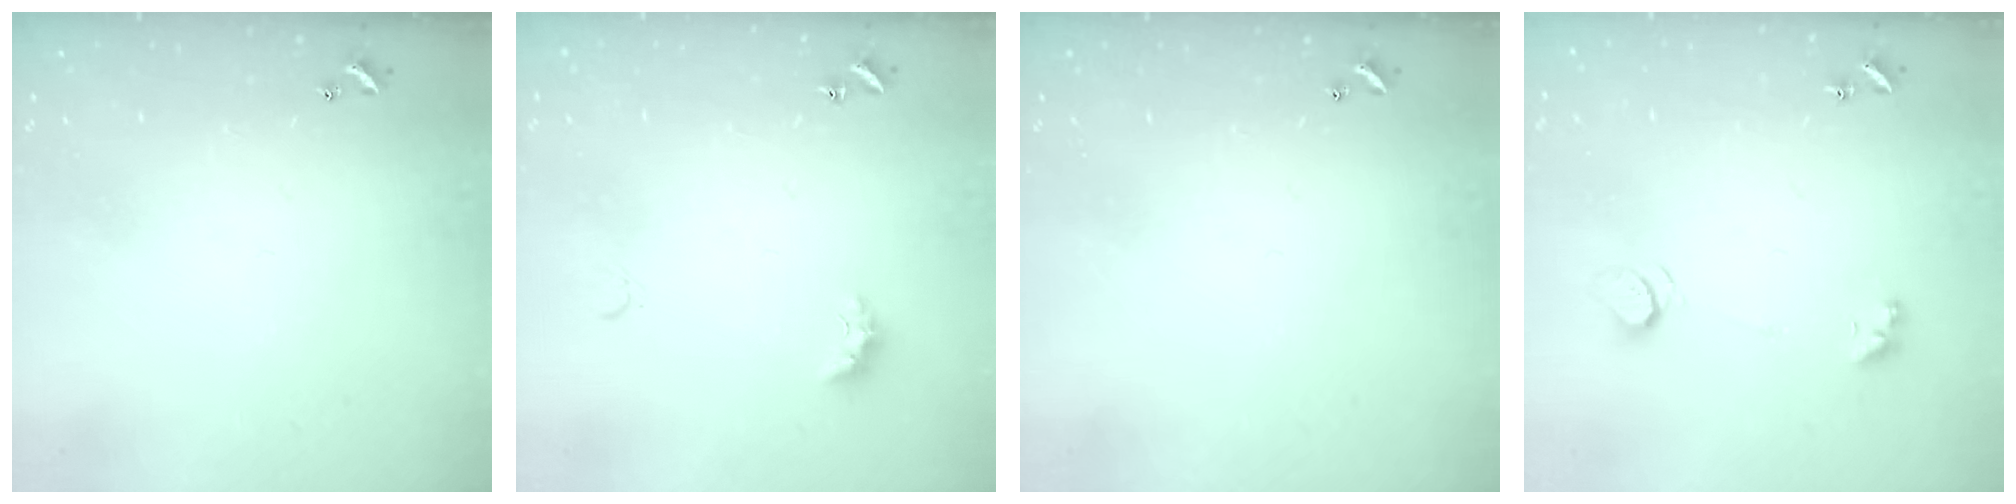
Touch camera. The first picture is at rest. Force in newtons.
{"total": 2.1, "press": 2.0, "slide": 0.5}
{"total": 0.0}
{"total": 2.5, "press": 2.4, "slide": 0.5}